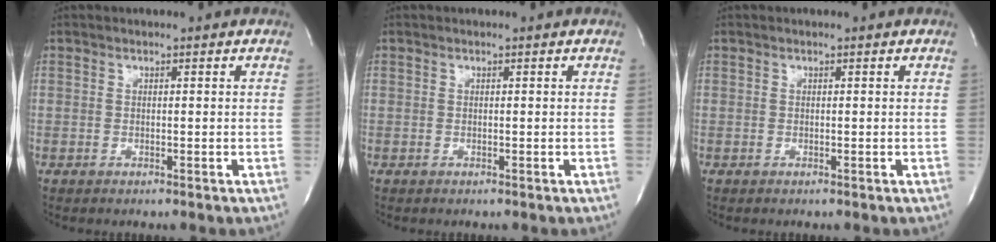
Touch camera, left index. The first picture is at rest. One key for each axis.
{"total": 0.0}
{"total": 0.0}